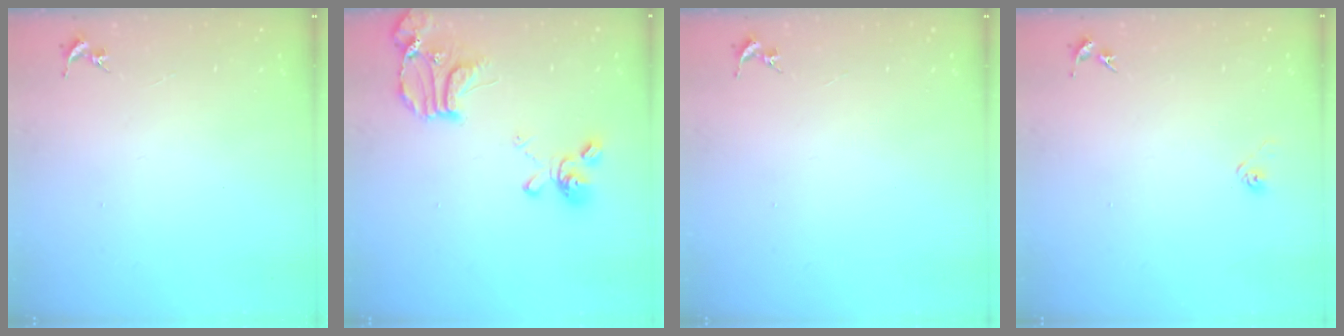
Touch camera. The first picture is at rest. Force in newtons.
{"total": 17.4, "press": 17.3, "slide": 1.5}
{"total": 0.0}
{"total": 4.0, "press": 4.0, "slide": 0.8}